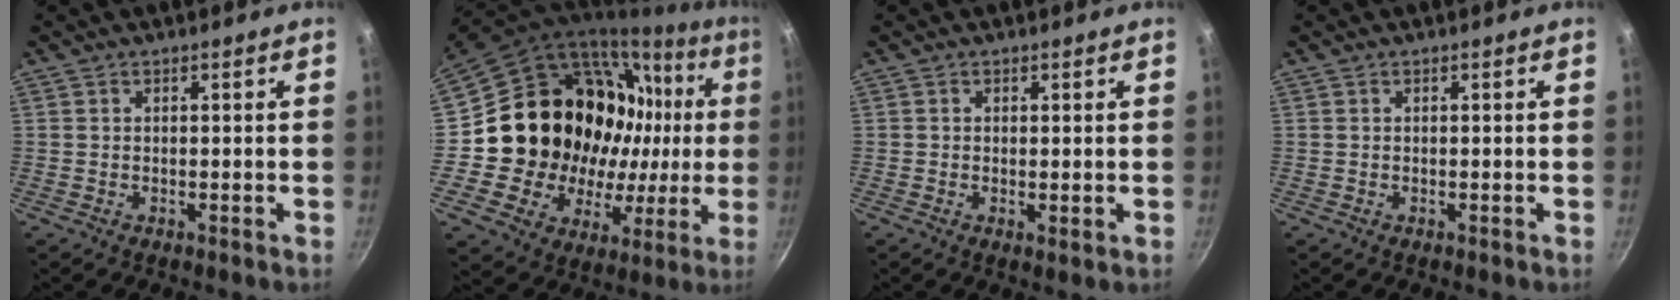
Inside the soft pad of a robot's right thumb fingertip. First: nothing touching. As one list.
[{"total": 25.3, "force": [2.4, 20.4, 14.8], "torque": [-0.209, 0.029, 0.057]}, {"total": 1.1, "force": [0.2, 0.5, 1.0], "torque": [-0.018, -0.004, 0.001]}, {"total": 0.0}]